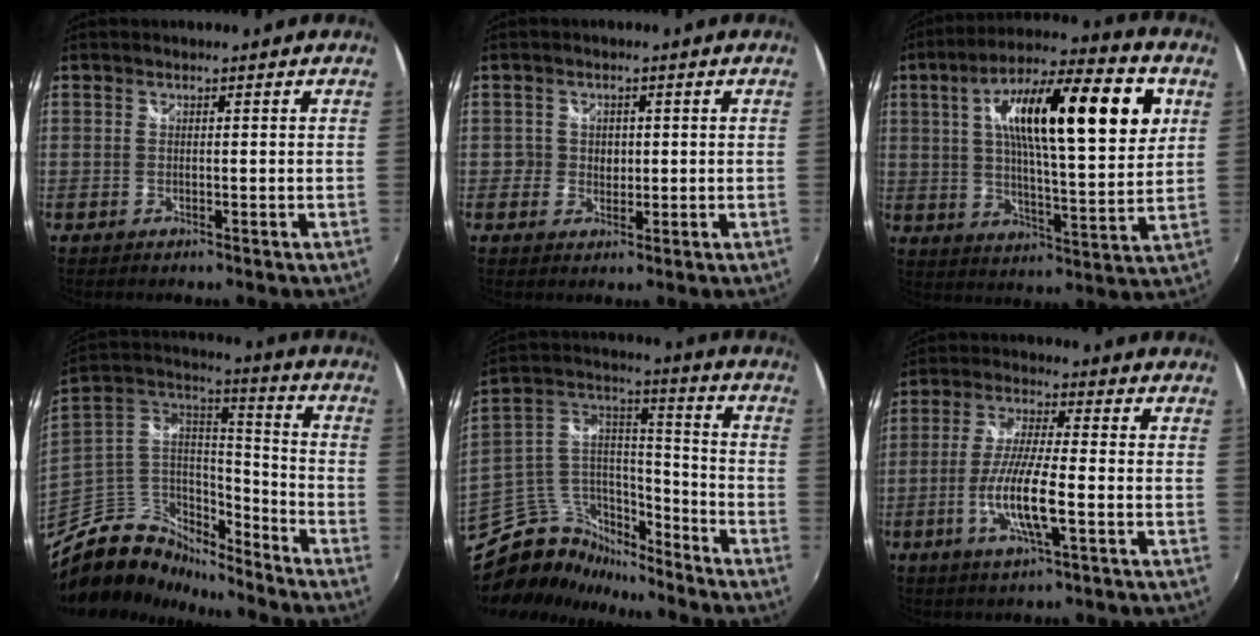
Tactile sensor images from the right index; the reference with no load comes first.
{"total": 2.7, "force": [-0.1, 2.6, 0.7], "torque": [-0.013, 0.004, -0.004]}
{"total": 22.5, "force": [7.1, 5.6, 20.6], "torque": [-0.340, 0.030, 0.104]}
{"total": 15.2, "force": [-11.5, 7.9, 5.8], "torque": [-0.133, 0.039, -0.205]}
{"total": 18.4, "force": [-13.8, 8.8, 8.3], "torque": [-0.189, 0.031, -0.238]}
{"total": 10.2, "force": [-3.1, 1.3, 9.7], "torque": [-0.193, -0.008, -0.061]}